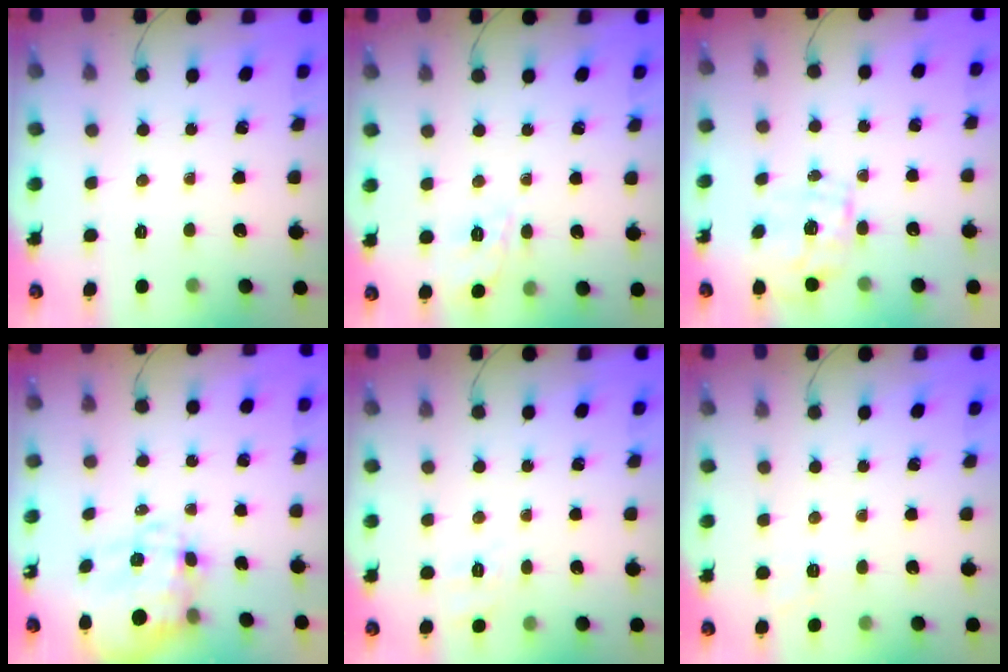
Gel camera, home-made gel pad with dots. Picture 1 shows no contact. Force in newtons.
{"total": 3.6, "press": 3.5, "slide": 1.0}
{"total": 2.2, "press": 2.2, "slide": 0.4}
{"total": 11.1, "press": 11.0, "slide": 1.4}
{"total": 6.2, "press": 5.8, "slide": 2.3}
{"total": 2.3, "press": 1.5, "slide": 1.7}